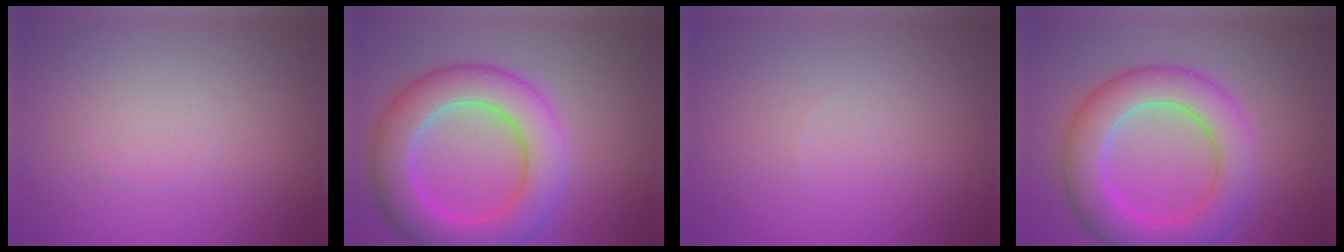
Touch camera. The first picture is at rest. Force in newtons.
{"total": 8.4, "press": 8.4, "slide": 0.2}
{"total": 0.0}
{"total": 7.7, "press": 7.7, "slide": 0.3}